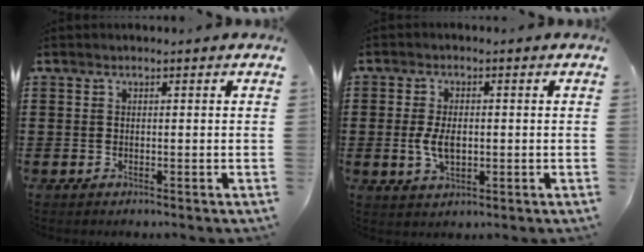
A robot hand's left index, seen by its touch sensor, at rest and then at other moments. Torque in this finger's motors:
{"motor_torque": [0.73, 0.65, 0.47, 0.13]}